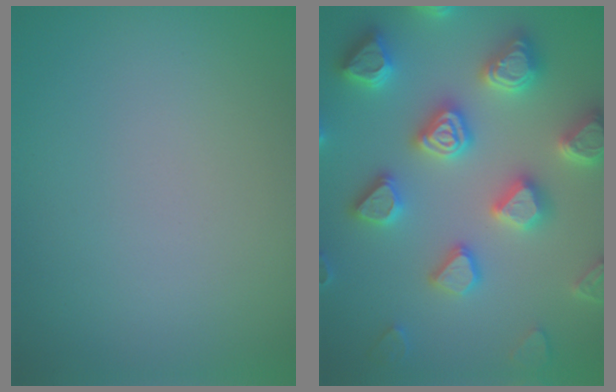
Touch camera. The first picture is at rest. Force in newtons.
{"total": 7.3, "press": 7.1, "slide": 1.7}